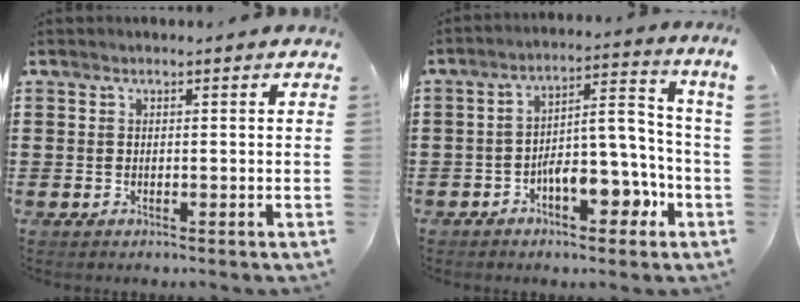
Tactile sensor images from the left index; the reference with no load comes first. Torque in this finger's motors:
{"motor_torque": [1.25, 0.77, 0.71, 0.21]}